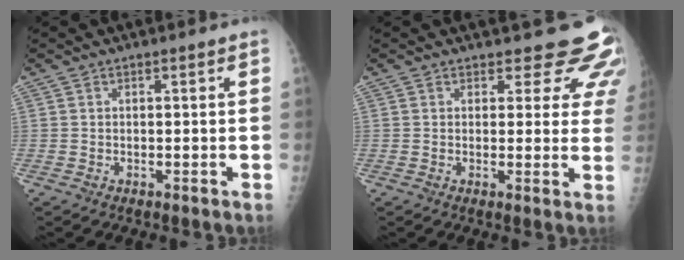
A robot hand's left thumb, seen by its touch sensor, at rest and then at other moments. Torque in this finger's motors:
{"motor_torque": [-0.11, 0.29, -0.01, -0.11, 0.04]}